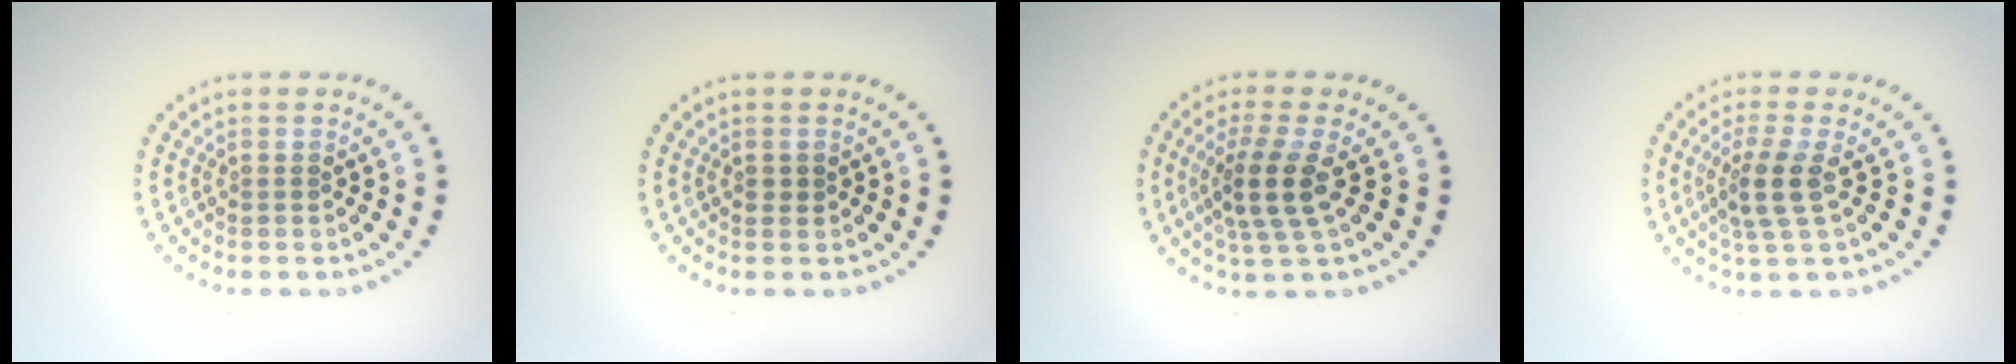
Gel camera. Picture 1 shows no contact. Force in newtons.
{"total": 0.8, "press": 0.8, "slide": 0.1}
{"total": 3.6, "press": 2.7, "slide": 2.4}
{"total": 3.0, "press": 2.4, "slide": 1.7}